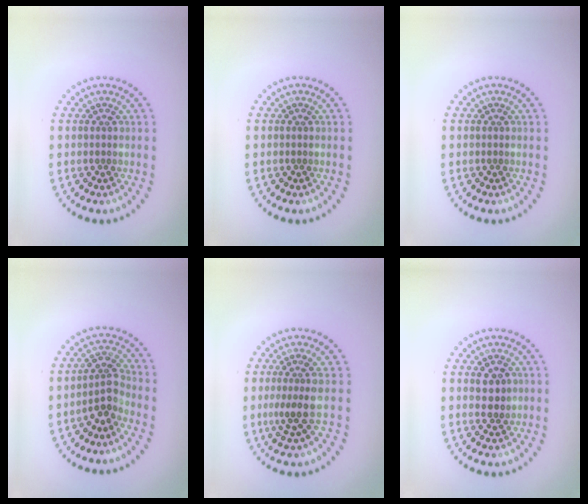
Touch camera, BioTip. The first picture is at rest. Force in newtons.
{"total": 0.0}
{"total": 0.0}
{"total": 2.7, "press": 2.0, "slide": 1.9}
{"total": 2.7, "press": 2.0, "slide": 1.8}
{"total": 2.2, "press": 2.2, "slide": 0.3}